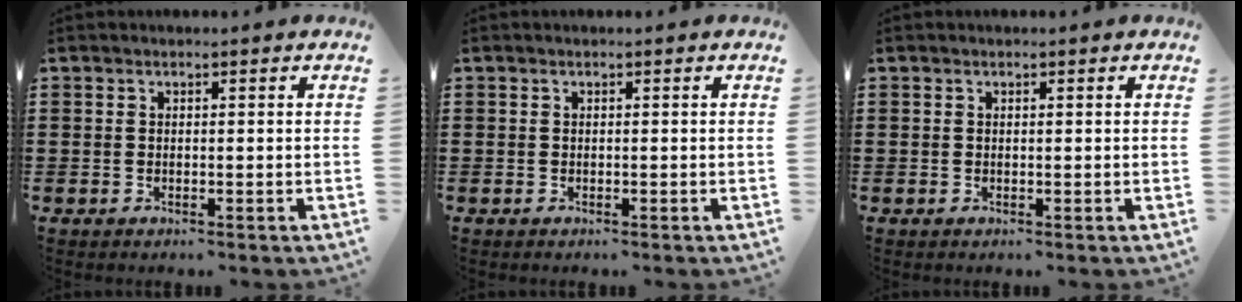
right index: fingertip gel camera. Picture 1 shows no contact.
{"total": 0.0}
{"total": 0.0}